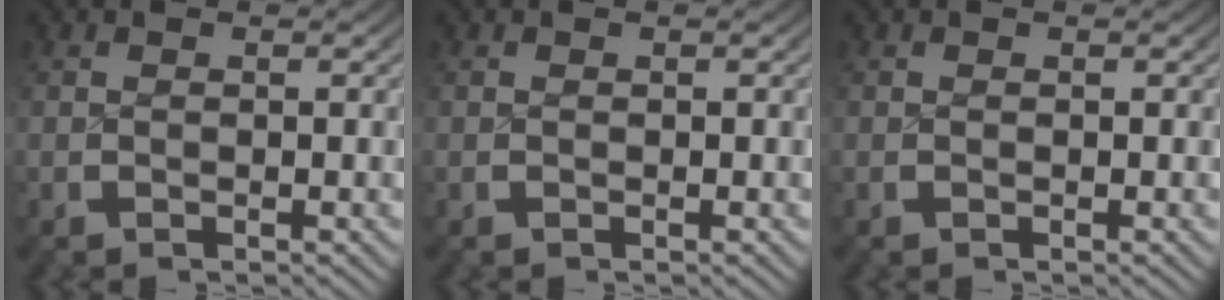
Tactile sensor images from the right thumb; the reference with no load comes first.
{"total": 0.0}
{"total": 0.0}